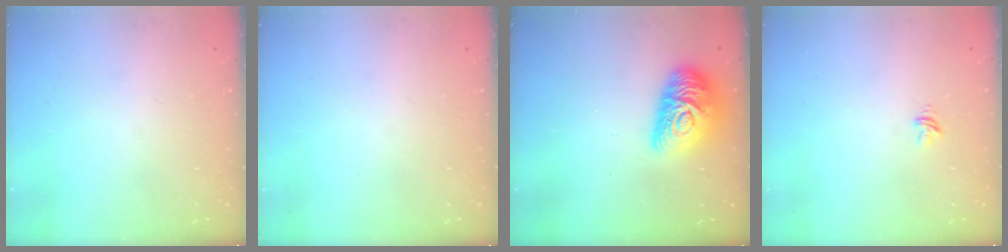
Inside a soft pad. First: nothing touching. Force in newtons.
{"total": 0.0}
{"total": 14.3, "press": 14.2, "slide": 0.9}
{"total": 3.9, "press": 3.9, "slide": 0.2}